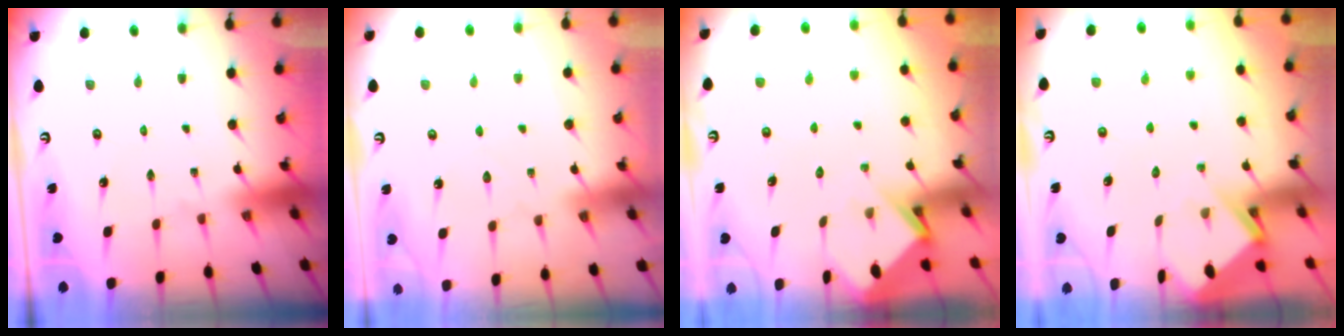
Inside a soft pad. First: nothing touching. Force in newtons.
{"total": 3.5, "press": 3.4, "slide": 0.5}
{"total": 3.5, "press": 3.5, "slide": 0.3}
{"total": 4.0, "press": 4.0, "slide": 0.4}